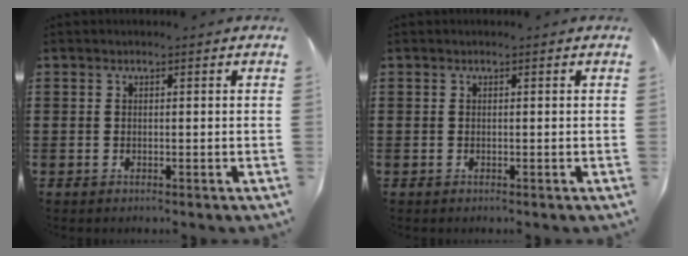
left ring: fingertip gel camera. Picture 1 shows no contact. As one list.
[{"total": 0.0}]